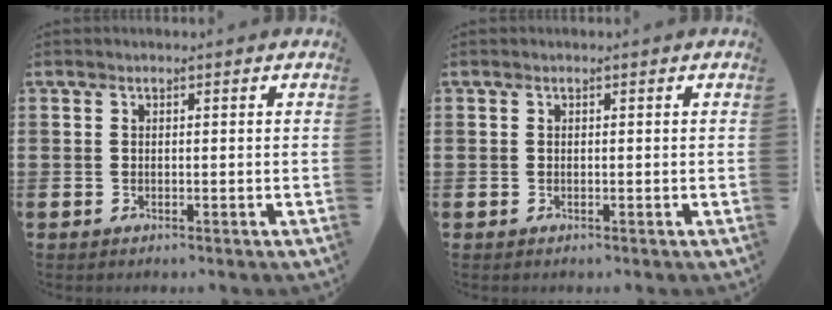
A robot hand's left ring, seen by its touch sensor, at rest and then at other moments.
{"total": 0.0}